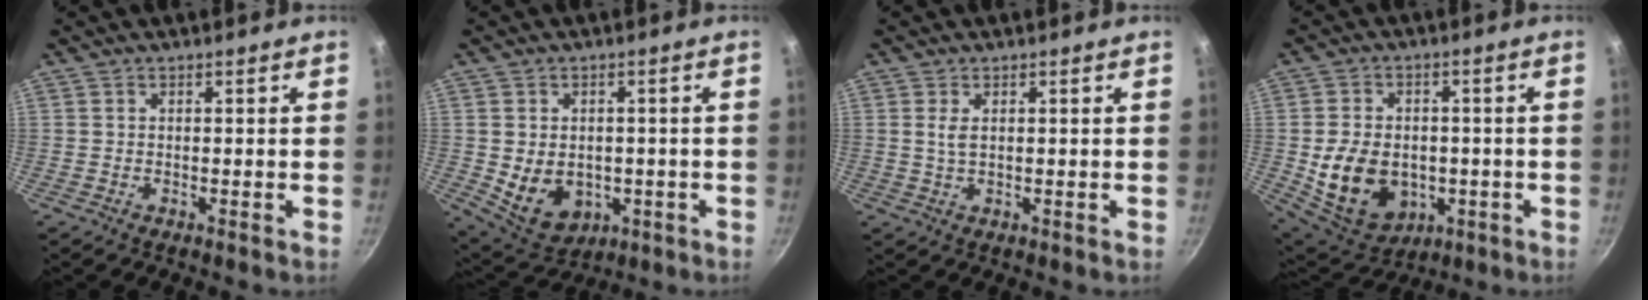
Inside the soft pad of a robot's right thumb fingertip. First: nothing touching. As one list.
[{"total": 9.9, "force": [-1.5, 7.5, 6.4], "torque": [-0.080, -0.009, 0.001]}, {"total": 2.3, "force": [0.7, 1.1, 1.9], "torque": [-0.036, -0.005, 0.014]}, {"total": 15.3, "force": [-2.6, 11.4, 10.0], "torque": [-0.157, 0.004, -0.021]}]